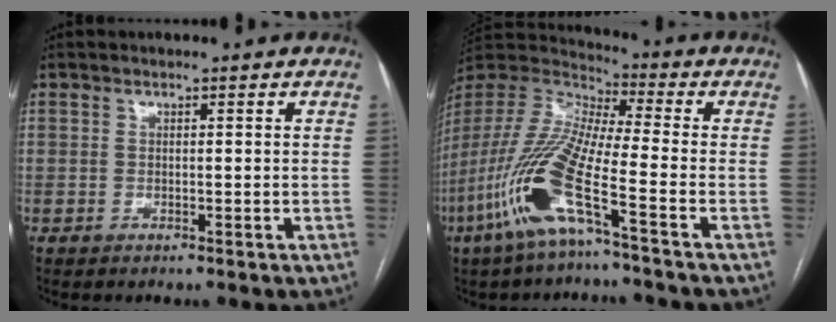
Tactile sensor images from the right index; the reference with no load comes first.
{"total": 15.7, "force": [-6.8, 1.0, 14.1], "torque": [-0.310, -0.020, -0.143]}